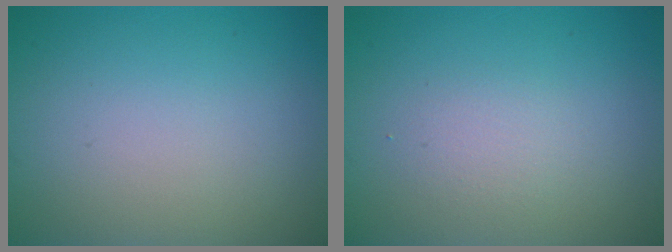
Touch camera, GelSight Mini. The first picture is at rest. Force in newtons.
{"total": 1.5, "press": 1.5, "slide": 0.1}